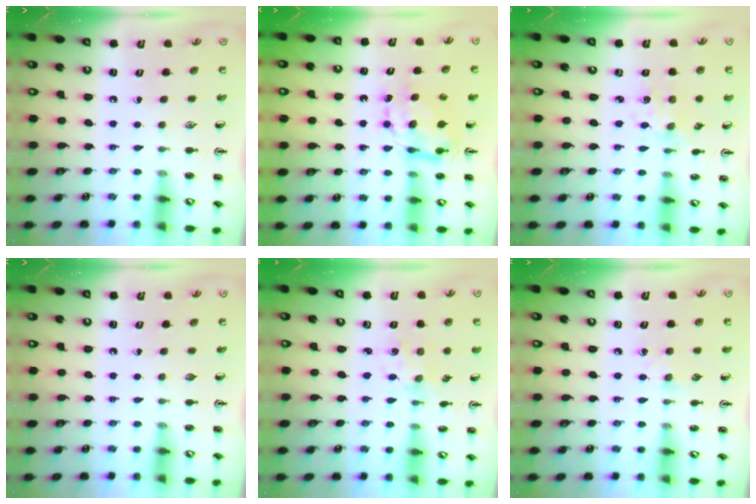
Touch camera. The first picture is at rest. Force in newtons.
{"total": 7.4, "press": 7.4, "slide": 0.5}
{"total": 2.0, "press": 2.0, "slide": 0.2}
{"total": 0.0}
{"total": 0.8, "press": 0.8, "slide": 0.2}
{"total": 6.2, "press": 6.1, "slide": 0.7}